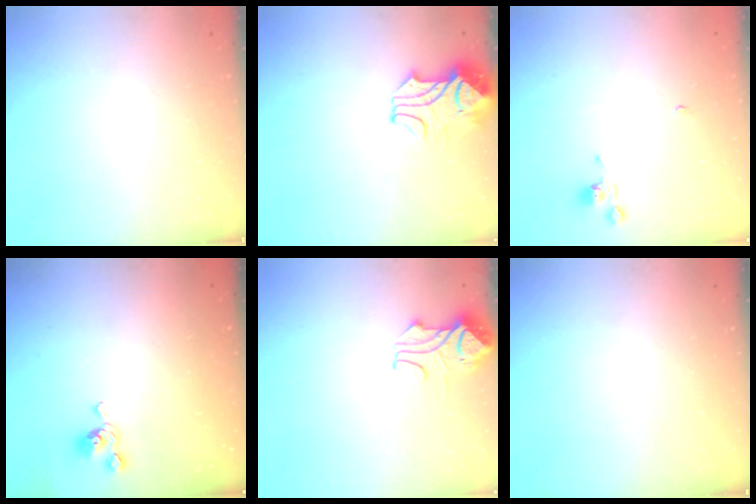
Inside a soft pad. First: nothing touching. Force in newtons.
{"total": 2.4, "press": 2.2, "slide": 1.0}
{"total": 0.0}
{"total": 4.9, "press": 4.9, "slide": 0.3}
{"total": 3.1, "press": 3.1, "slide": 0.5}
{"total": 0.0}